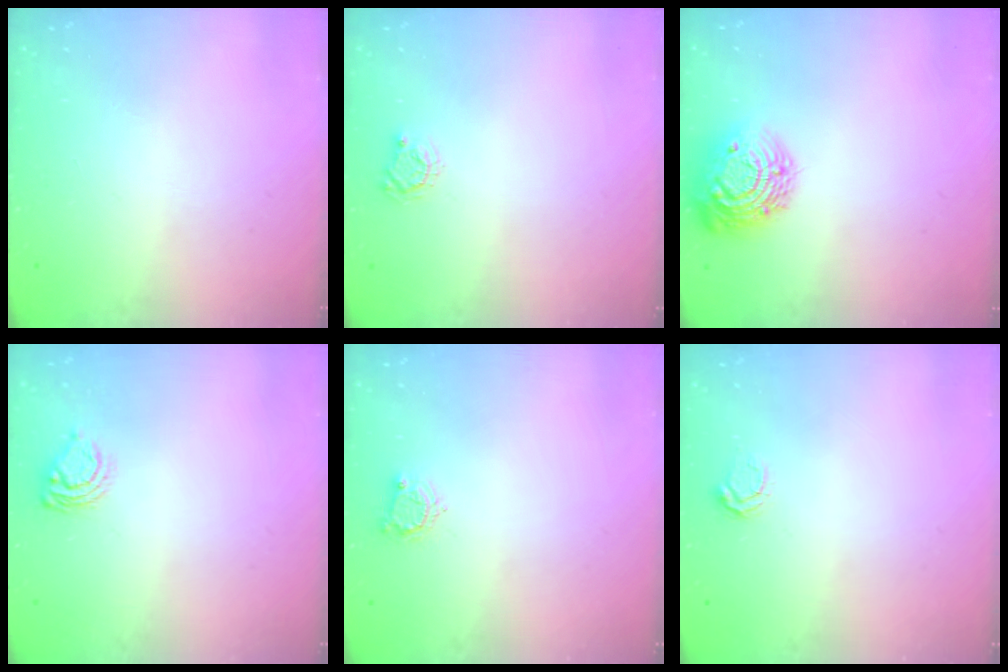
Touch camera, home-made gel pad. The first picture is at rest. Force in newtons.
{"total": 3.4, "press": 3.3, "slide": 0.4}
{"total": 15.0, "press": 15.0, "slide": 1.1}
{"total": 6.4, "press": 6.4, "slide": 0.4}
{"total": 4.5, "press": 4.5, "slide": 0.5}
{"total": 3.9, "press": 3.8, "slide": 0.6}